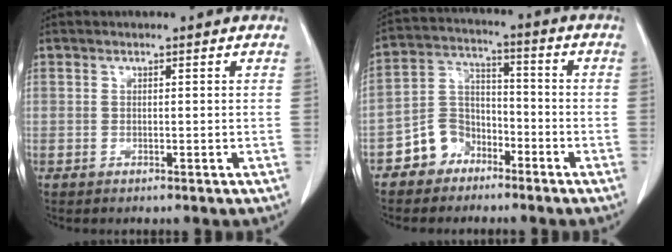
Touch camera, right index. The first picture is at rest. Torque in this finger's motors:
{"motor_torque": [0.04, -0.16, 0.08, -0.01]}